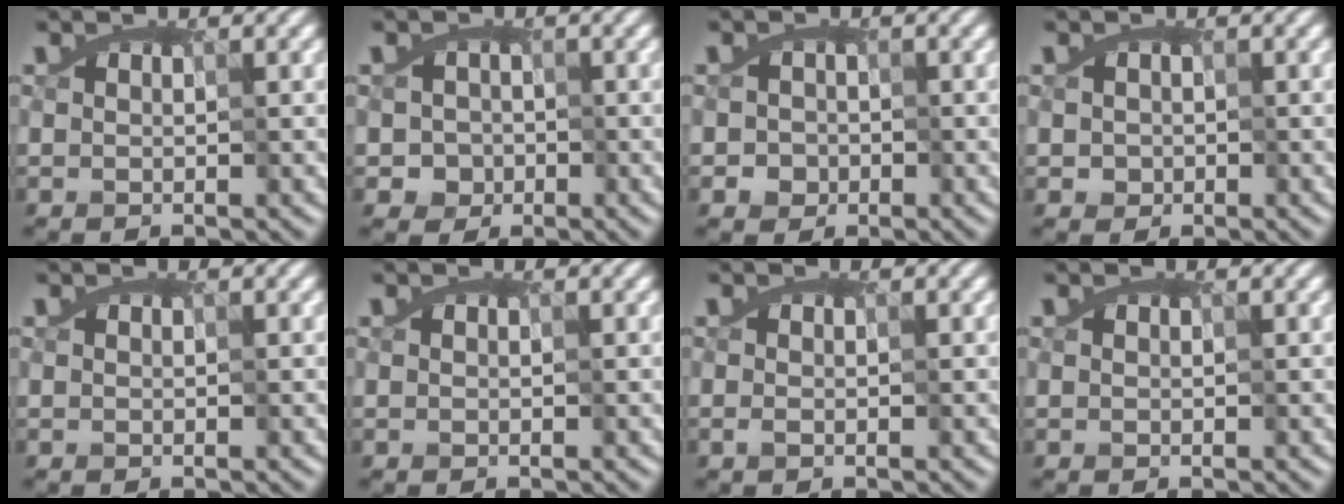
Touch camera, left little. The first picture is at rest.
{"total": 1.7, "force": [-1.0, 1.3, -0.3], "torque": [-0.003, -0.011, -0.004]}
{"total": 1.1, "force": [-0.5, 1.0, -0.2], "torque": [-0.009, -0.009, 0.007]}
{"total": 0.9, "force": [-0.1, 0.9, 0.1], "torque": [-0.017, -0.009, 0.016]}
{"total": 0.0}
{"total": 0.0}
{"total": 0.0}
{"total": 0.0}